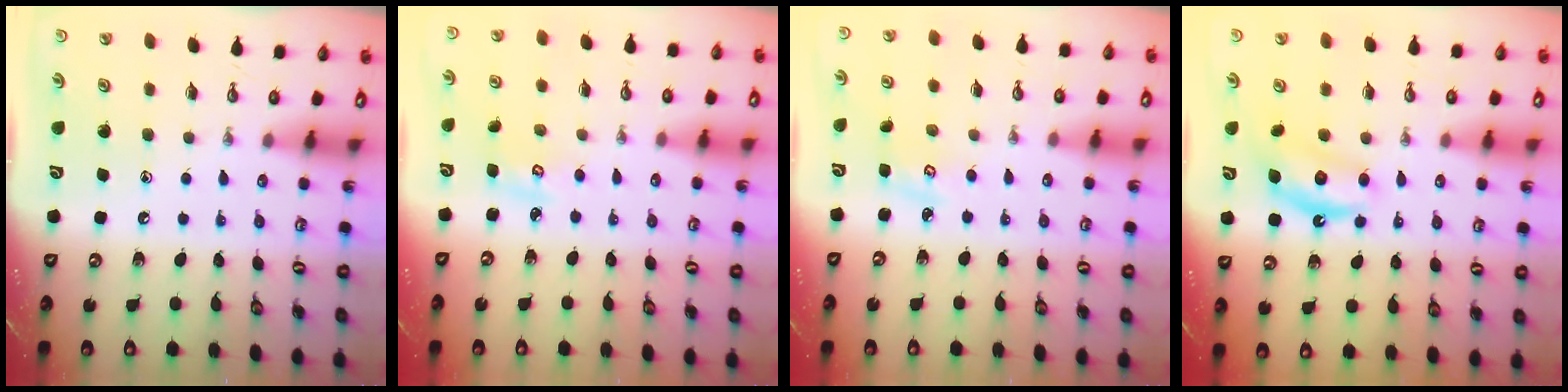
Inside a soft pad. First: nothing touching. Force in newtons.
{"total": 2.5, "press": 2.5, "slide": 0.2}
{"total": 2.8, "press": 2.8, "slide": 0.2}
{"total": 6.9, "press": 6.9, "slide": 0.8}